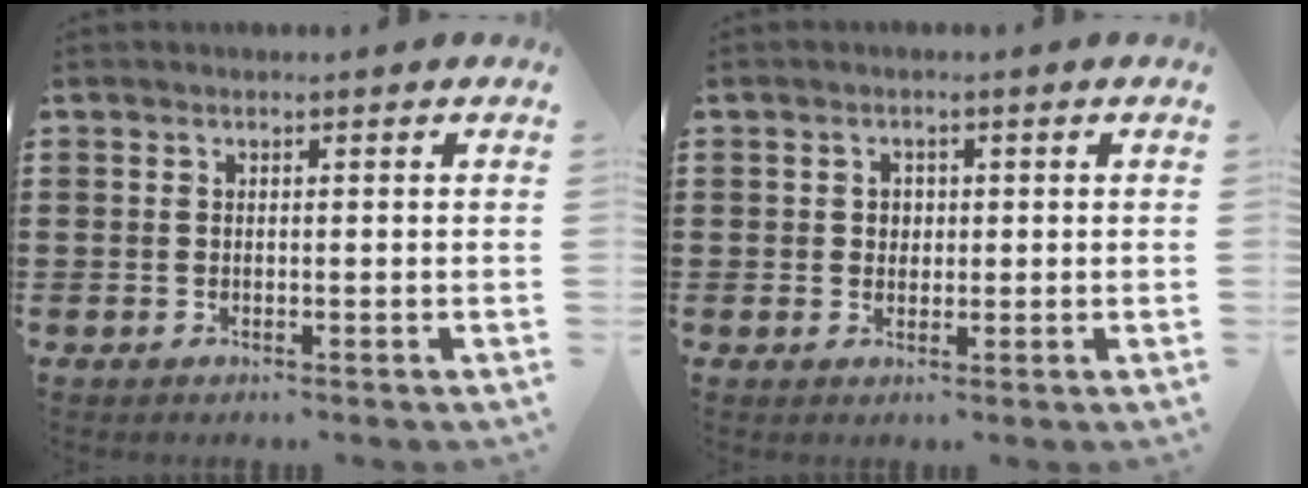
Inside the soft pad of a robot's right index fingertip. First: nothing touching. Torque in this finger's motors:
{"motor_torque": [0.32, 0.15, 0.16, 0.03]}